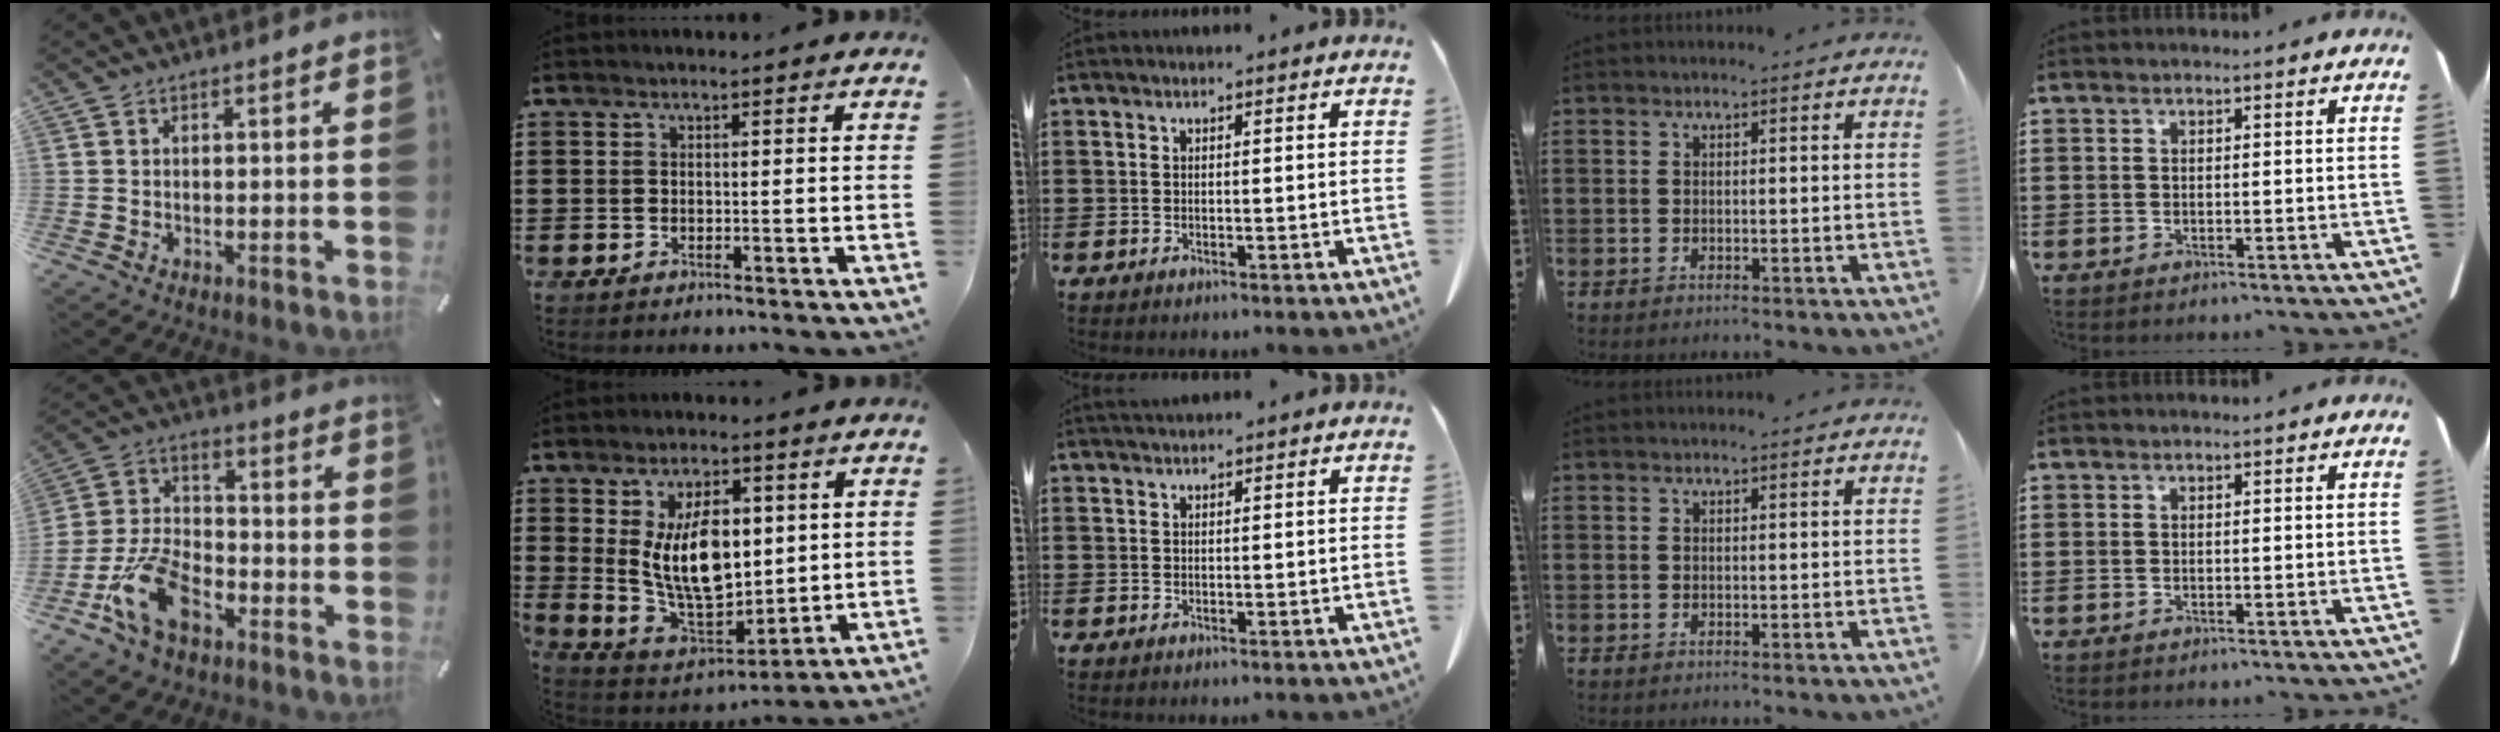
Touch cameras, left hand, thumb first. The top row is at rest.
{"thumb": {"total": 14.4, "force": [-7.5, 8.9, 8.5], "torque": [-0.189, 0.038, -0.138]}, "index": {"total": 11.9, "force": [2.7, 6.9, 9.4], "torque": [-0.180, 0.001, 0.048]}, "middle": {"total": 0.8, "force": [0.8, 0.1, 0.3], "torque": [-0.007, -0.001, 0.015]}}